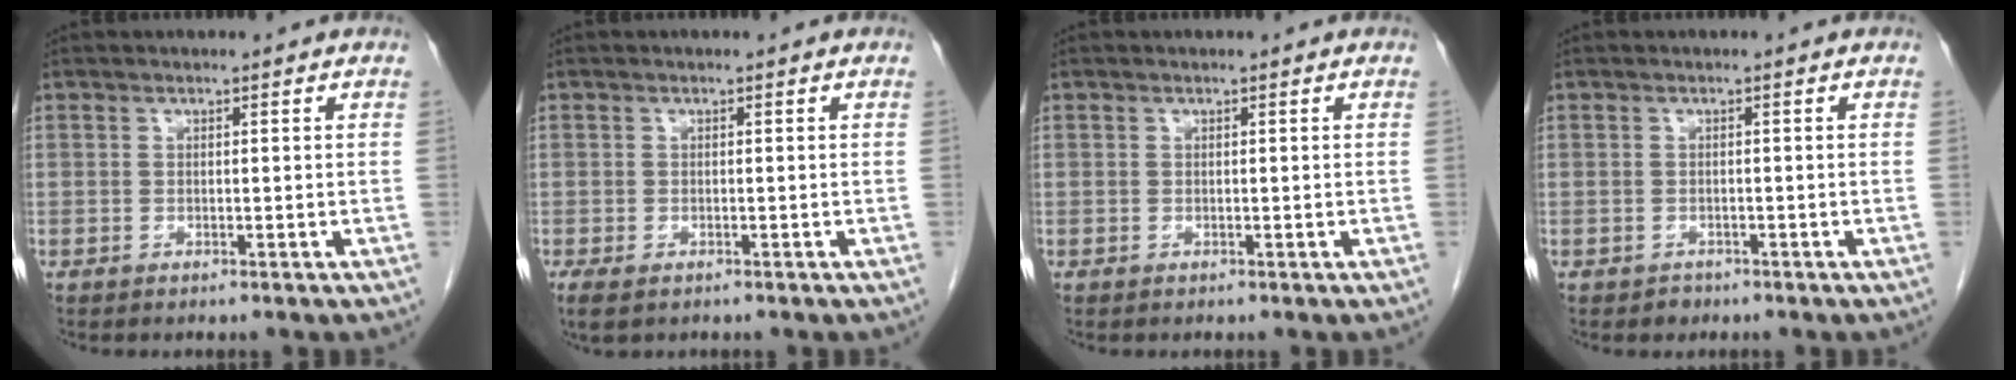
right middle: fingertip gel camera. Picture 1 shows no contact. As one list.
[{"total": 2.9, "force": [-1.9, 1.4, 1.7], "torque": [-0.032, -0.008, -0.027]}, {"total": 0.0}, {"total": 1.2, "force": [-0.9, 0.8, 0.0], "torque": [-0.003, 0.002, -0.013]}]